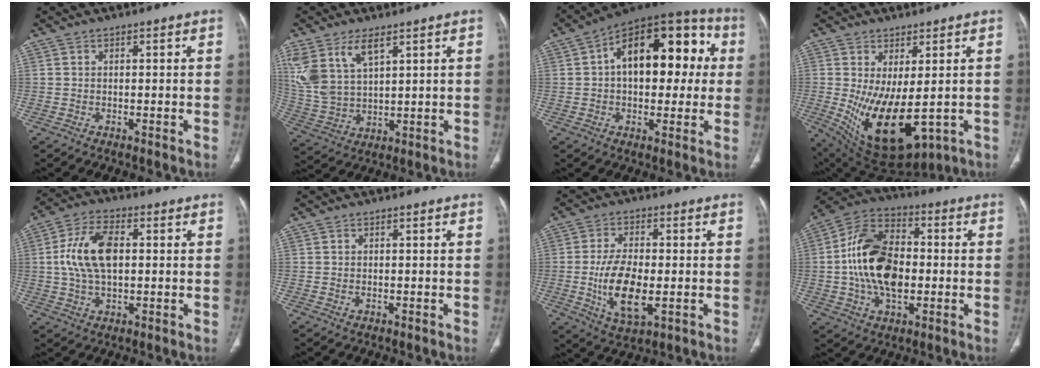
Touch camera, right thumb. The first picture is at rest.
{"total": 11.1, "force": [6.0, 5.3, 7.7], "torque": [-0.167, -0.015, 0.134]}
{"total": 21.5, "force": [3.5, 12.1, 17.4], "torque": [-0.209, 0.042, 0.040]}
{"total": 14.7, "force": [-1.8, 6.6, 13.0], "torque": [-0.221, -0.024, 0.003]}
{"total": 11.5, "force": [1.1, 6.3, 9.5], "torque": [-0.188, 0.013, 0.020]}
{"total": 0.6, "force": [-0.1, 0.4, 0.5], "torque": [-0.012, 0.005, 0.001]}
{"total": 11.4, "force": [-1.9, 5.2, 10.0], "torque": [-0.188, -0.005, -0.028]}
{"total": 17.4, "force": [-0.9, 10.9, 13.5], "torque": [-0.233, 0.025, -0.020]}